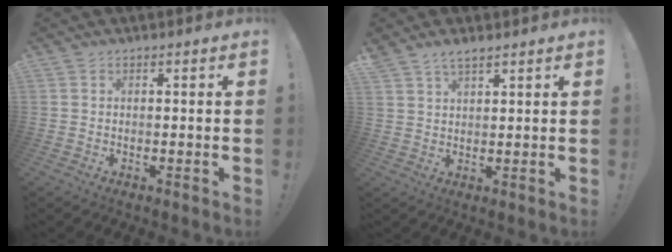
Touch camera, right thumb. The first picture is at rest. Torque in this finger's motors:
{"motor_torque": [0.05, 0.16, 0.89, 0.78, 0.00]}